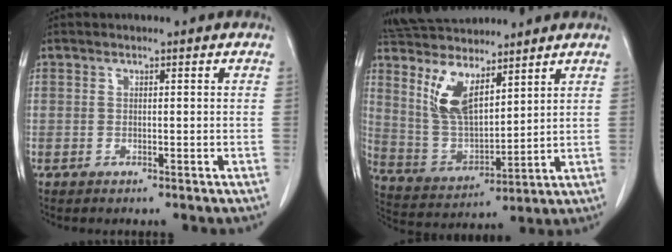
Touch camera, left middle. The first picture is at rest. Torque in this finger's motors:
{"motor_torque": [1.02, -1.12, 0.06, 0.06]}